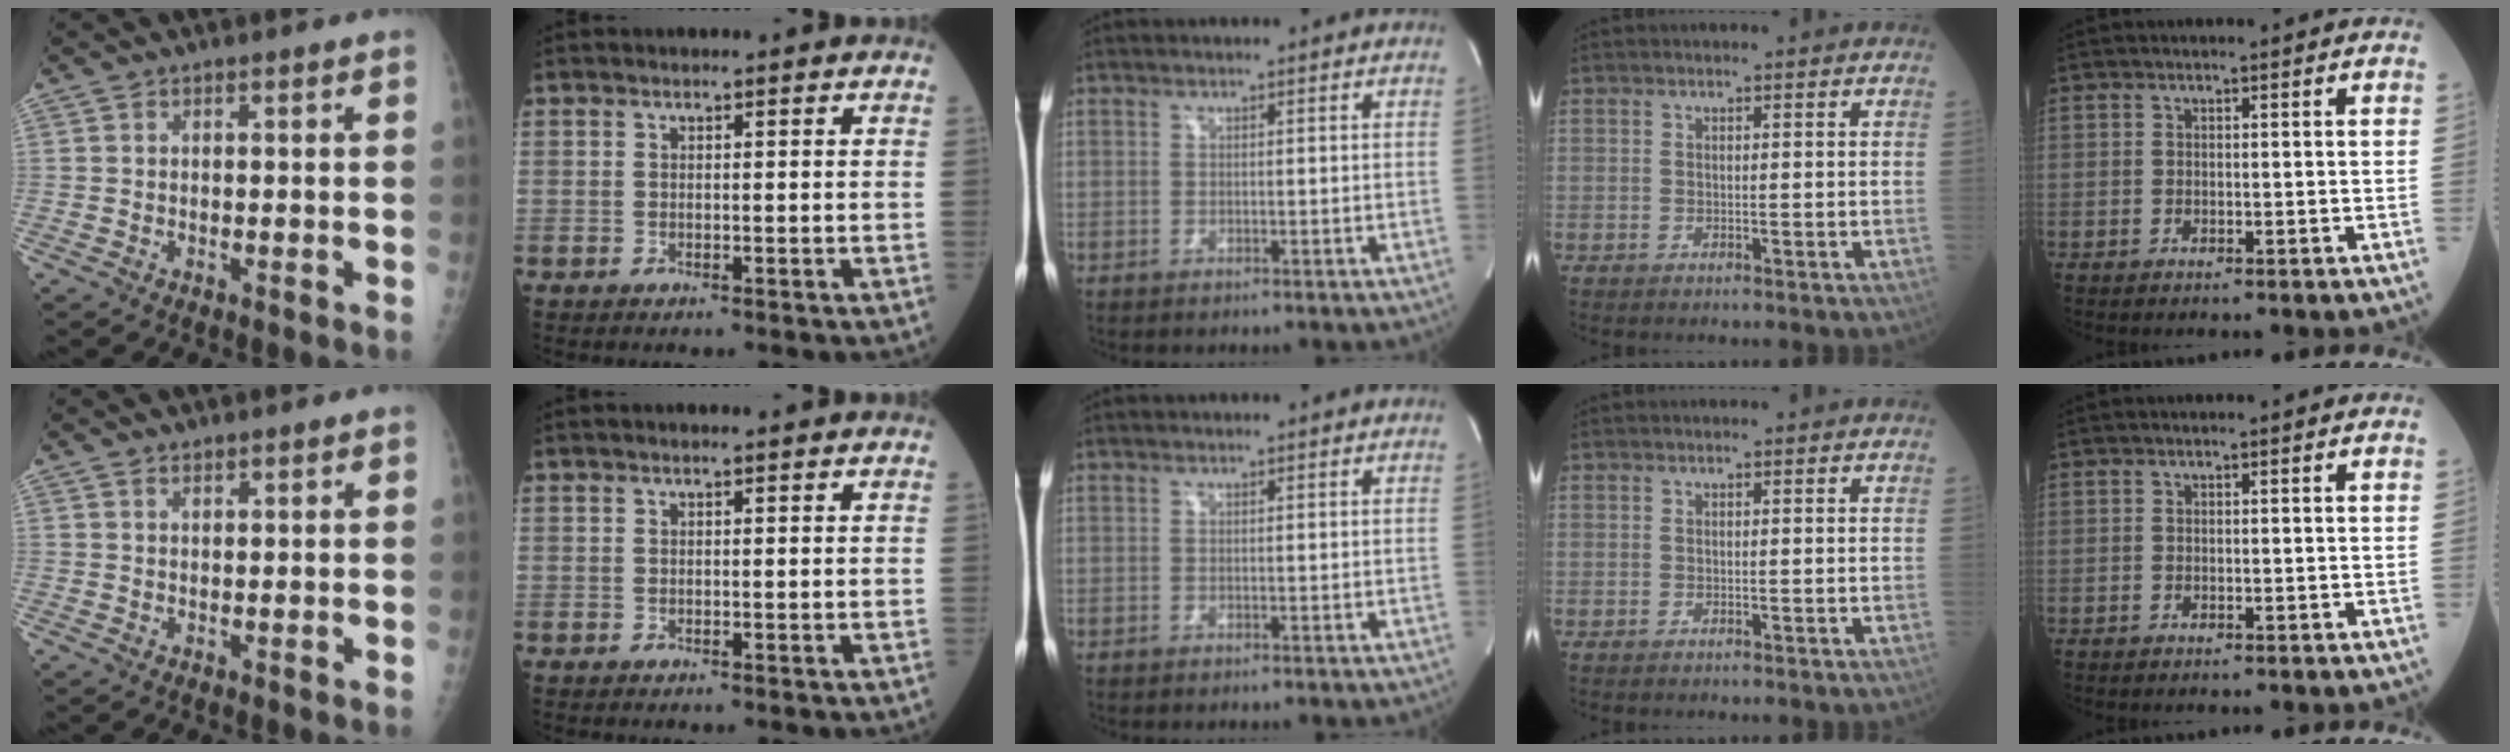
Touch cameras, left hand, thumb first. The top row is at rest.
{"thumb": {"total": 1.0, "force": [0.8, 0.5, 0.3], "torque": [0.000, -0.006, 0.012]}, "index": {"total": 0.7, "force": [0.5, 0.0, 0.4], "torque": [-0.008, 0.005, 0.009]}}